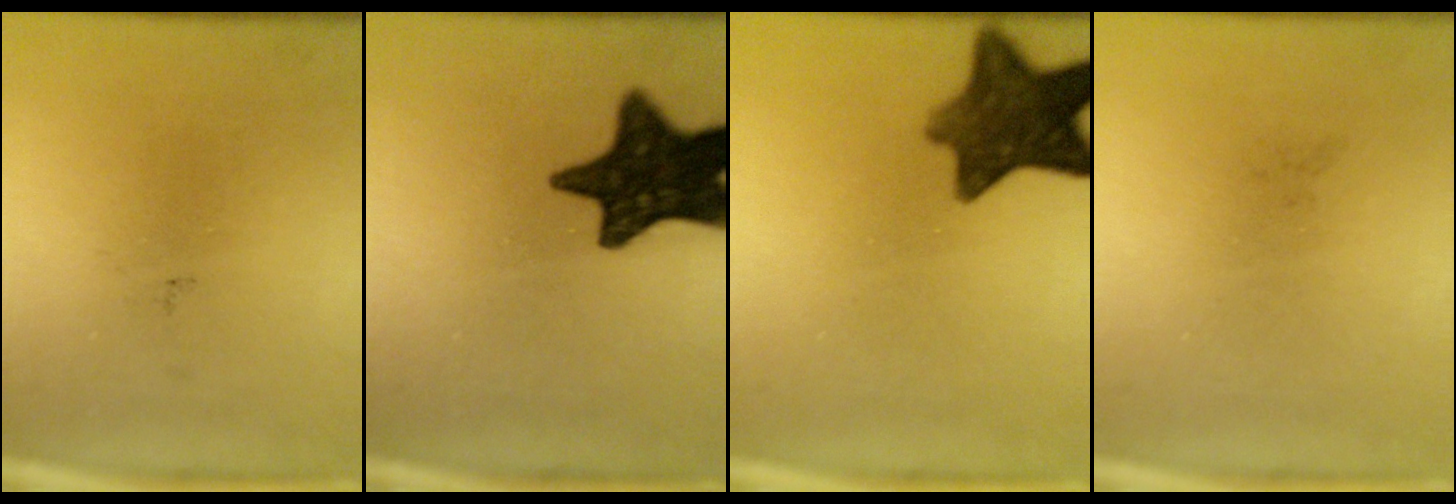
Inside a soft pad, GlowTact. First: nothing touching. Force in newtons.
{"total": 15.5}
{"total": 10.7}
{"total": 0.0}